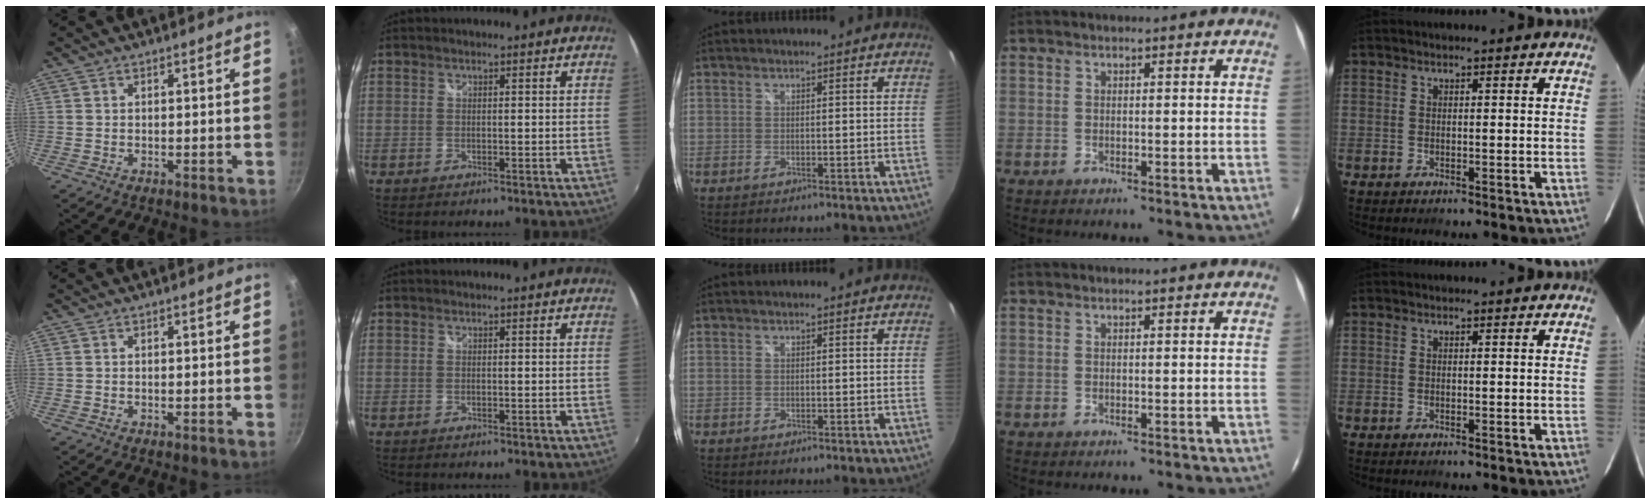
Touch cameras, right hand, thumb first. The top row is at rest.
{}